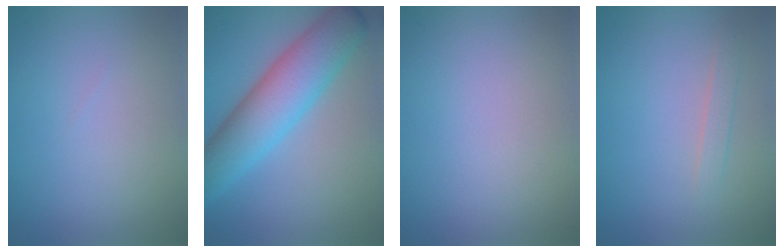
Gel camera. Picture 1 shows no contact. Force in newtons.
{"total": 8.0, "press": 8.0, "slide": 0.2}
{"total": 0.0}
{"total": 1.2, "press": 1.2, "slide": 0.1}